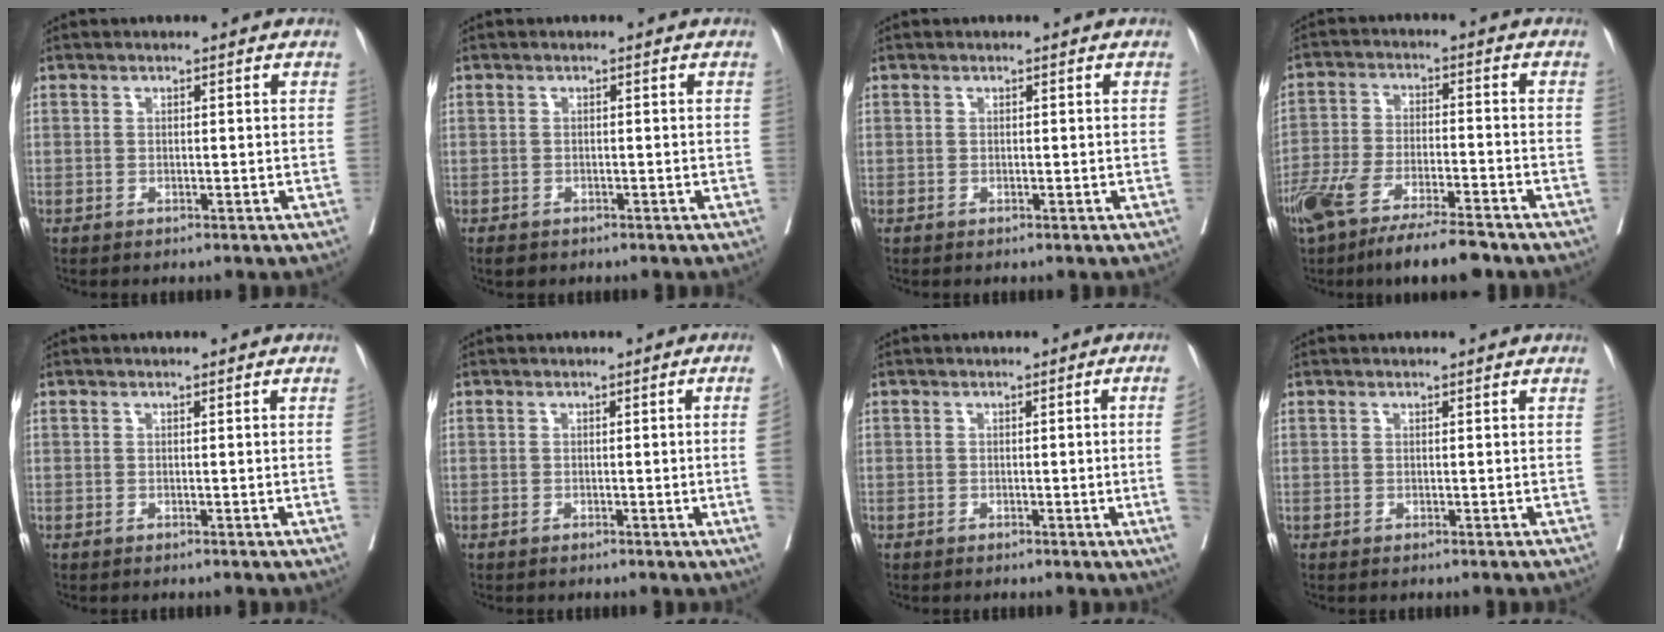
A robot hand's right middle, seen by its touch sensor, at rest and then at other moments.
{"total": 1.5, "force": [-1.2, 0.9, 0.5], "torque": [-0.010, -0.002, -0.016]}
{"total": 0.0}
{"total": 14.2, "force": [-10.7, 2.6, 9.0], "torque": [-0.171, -0.033, -0.186]}
{"total": 1.1, "force": [-0.1, -0.5, 0.9], "torque": [-0.007, 0.000, -0.002]}
{"total": 3.7, "force": [-0.5, -1.4, 3.3], "torque": [-0.039, -0.005, -0.006]}
{"total": 4.5, "force": [-0.6, -1.4, 4.2], "torque": [-0.043, -0.007, -0.009]}
{"total": 0.0}